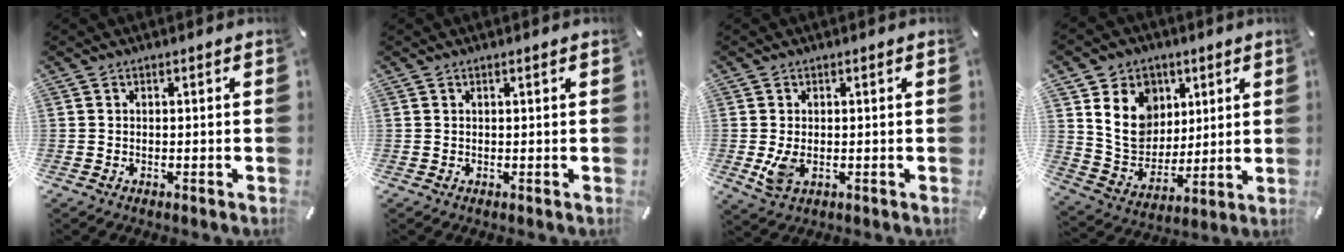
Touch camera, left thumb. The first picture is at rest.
{"total": 0.6, "force": [0.3, 0.0, 0.5], "torque": [-0.008, 0.000, 0.005]}
{"total": 4.8, "force": [-0.4, 2.7, 3.9], "torque": [-0.078, -0.005, -0.008]}
{"total": 13.9, "force": [4.5, 12.0, 5.4], "torque": [-0.106, -0.013, 0.091]}